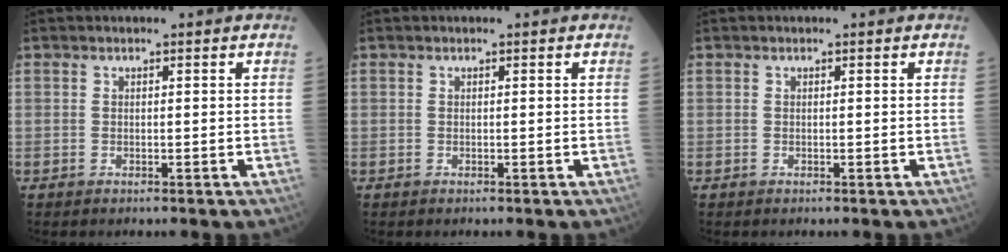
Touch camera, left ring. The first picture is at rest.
{"total": 0.0}
{"total": 0.0}